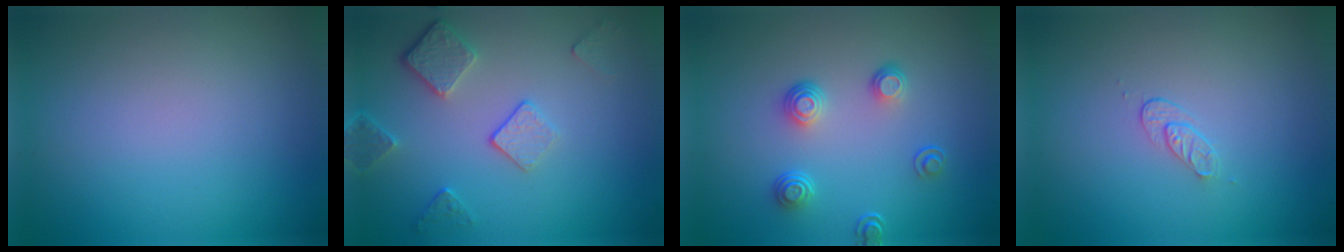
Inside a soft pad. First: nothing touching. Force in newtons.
{"total": 3.7, "press": 2.8, "slide": 2.4}
{"total": 2.6, "press": 1.7, "slide": 2.0}
{"total": 1.2, "press": 0.6, "slide": 1.0}